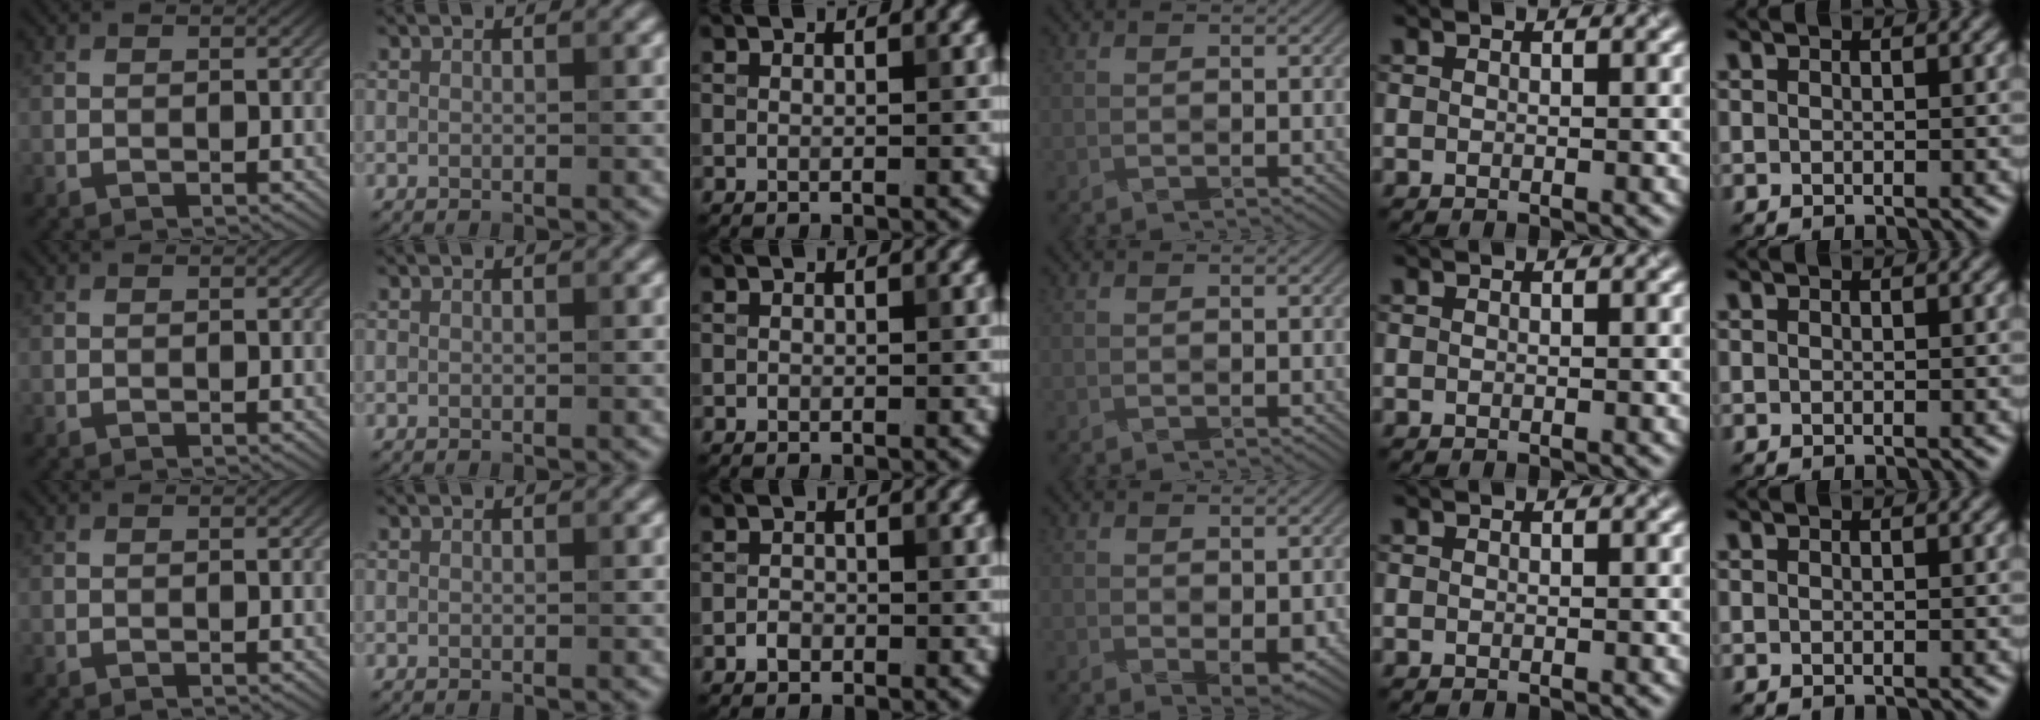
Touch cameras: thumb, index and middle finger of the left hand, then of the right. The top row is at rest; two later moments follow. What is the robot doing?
{"motion": "fold", "object": "plastic wrap"}